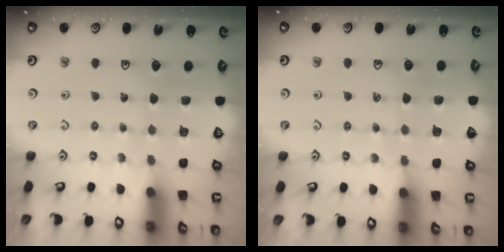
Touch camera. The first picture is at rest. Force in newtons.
{"total": 1.9, "press": 1.9, "slide": 0.3}